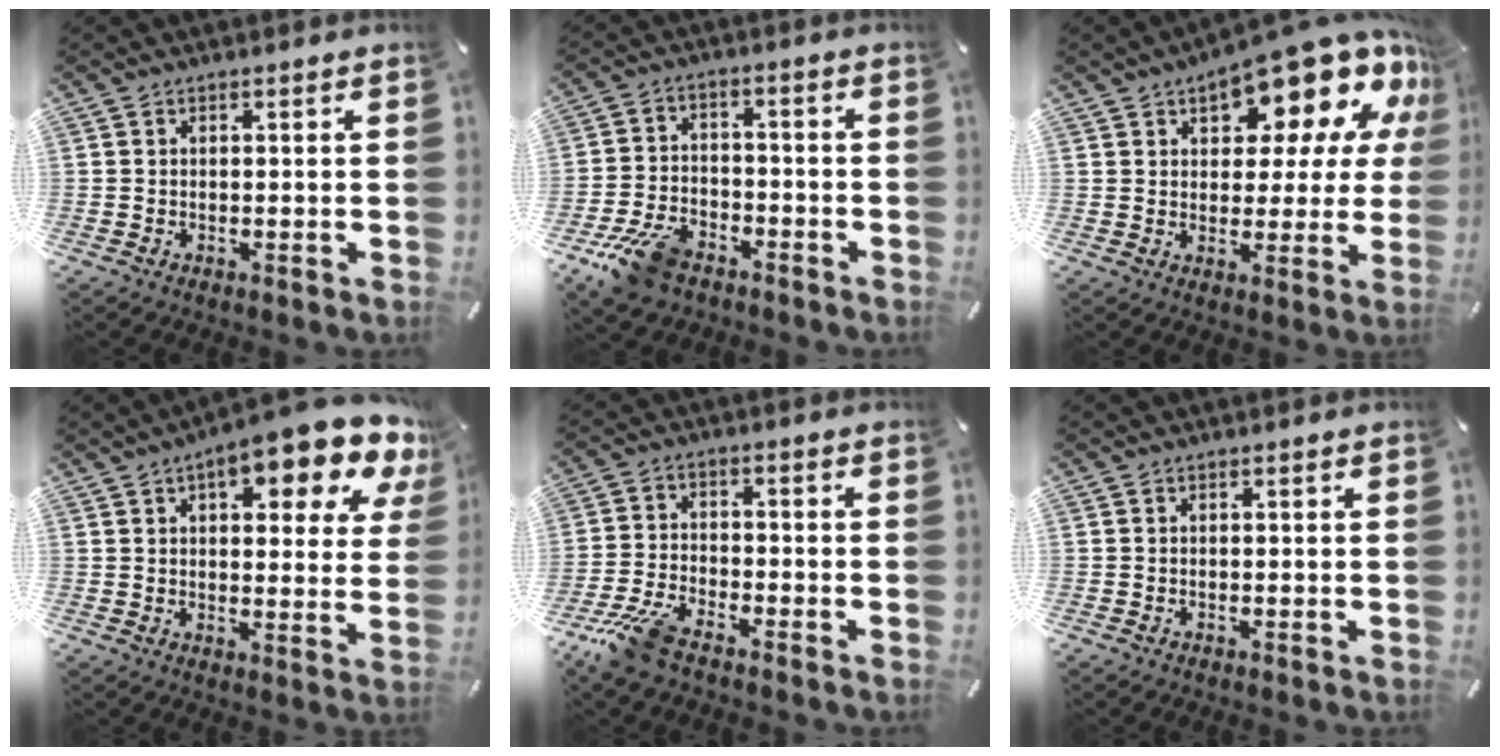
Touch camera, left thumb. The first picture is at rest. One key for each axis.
{"total": 10.2, "fx": -6.9, "fy": 5.6, "fz": 5.1, "tx": -0.099, "ty": 0.037, "tz": -0.127}
{"total": 18.0, "fx": 12.5, "fy": 7.4, "fz": 10.6, "tx": -0.142, "ty": -0.102, "tz": 0.208}
{"total": 14.4, "fx": 9.2, "fy": 5.2, "fz": 9.8, "tx": -0.130, "ty": -0.053, "tz": 0.147}
{"total": 8.1, "fx": -6.5, "fy": 2.5, "fz": 4.2, "tx": -0.103, "ty": 0.013, "tz": -0.128}
{"total": 0.0}